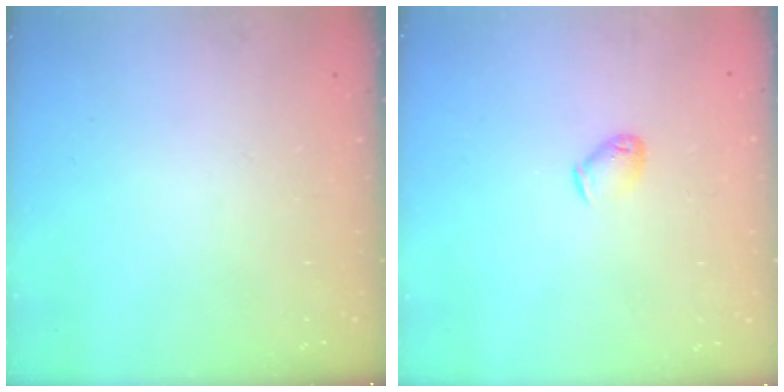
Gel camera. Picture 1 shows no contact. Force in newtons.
{"total": 3.9, "press": 3.9, "slide": 0.7}